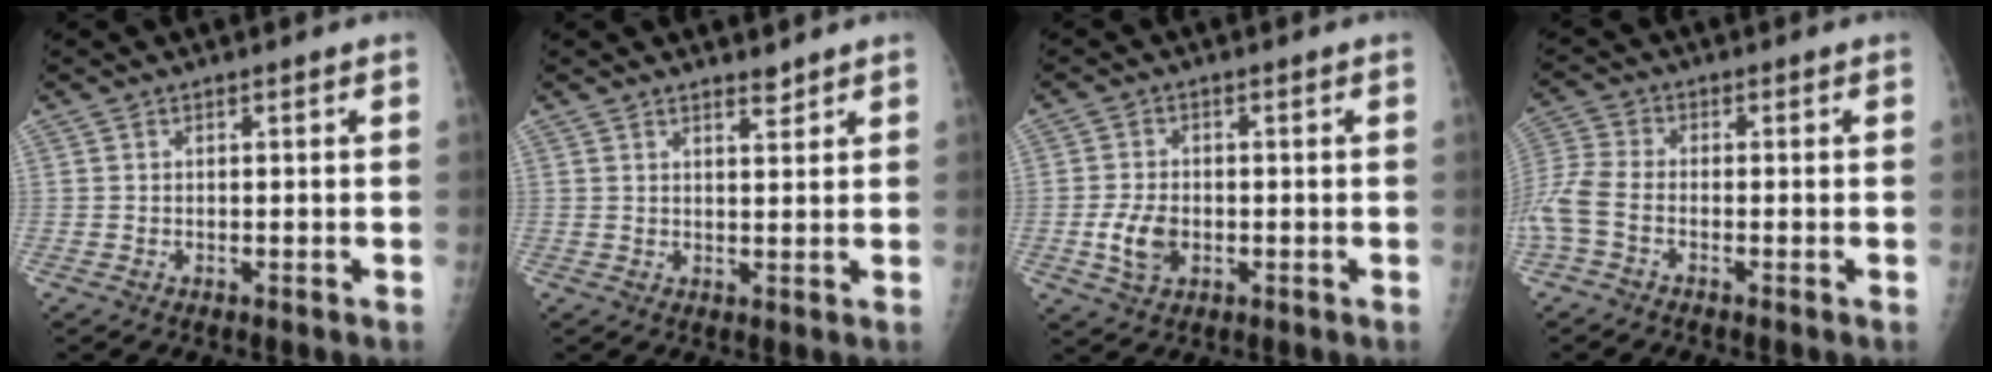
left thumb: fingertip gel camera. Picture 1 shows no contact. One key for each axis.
{"total": 2.1, "fx": 1.9, "fy": 0.6, "fz": 0.7, "tx": -0.001, "ty": -0.016, "tz": 0.029}
{"total": 5.2, "fx": -1.2, "fy": 3.5, "fz": 3.7, "tx": -0.064, "ty": 0.001, "tz": -0.018}
{"total": 8.5, "fx": -2.8, "fy": 4.7, "fz": 6.5, "tx": -0.166, "ty": 0.013, "tz": -0.065}